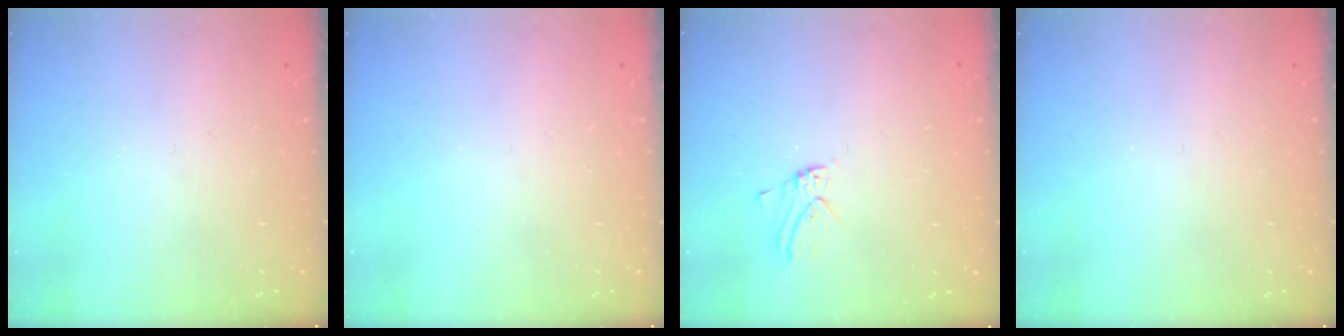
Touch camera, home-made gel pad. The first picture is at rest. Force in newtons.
{"total": 0.0}
{"total": 2.2, "press": 2.2, "slide": 0.3}
{"total": 0.0}